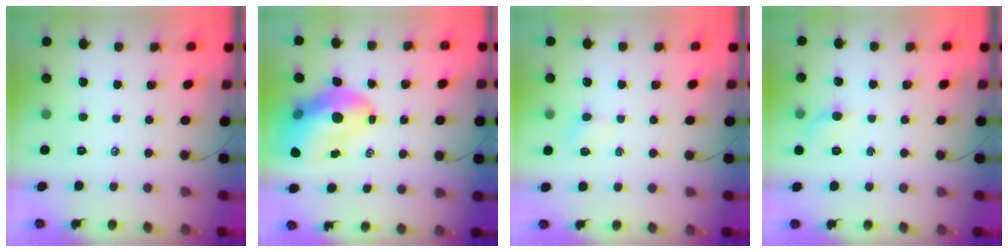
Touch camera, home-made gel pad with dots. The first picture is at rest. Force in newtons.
{"total": 15.3, "press": 14.6, "slide": 4.4}
{"total": 2.6, "press": 2.5, "slide": 0.9}
{"total": 4.5, "press": 4.2, "slide": 1.5}